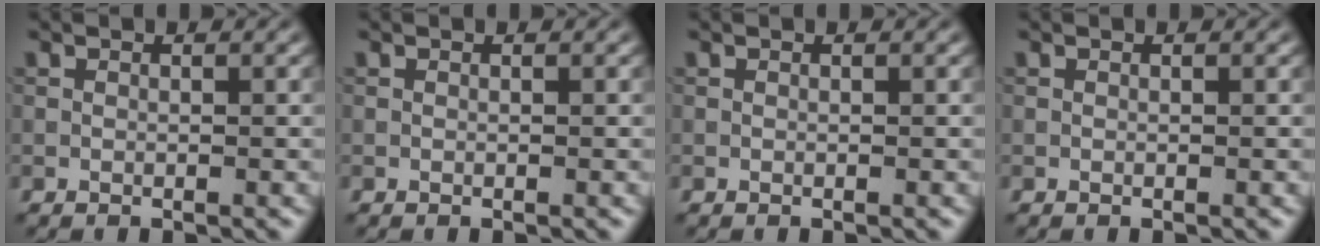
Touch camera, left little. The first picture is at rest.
{"total": 0.0}
{"total": 0.0}
{"total": 0.0}